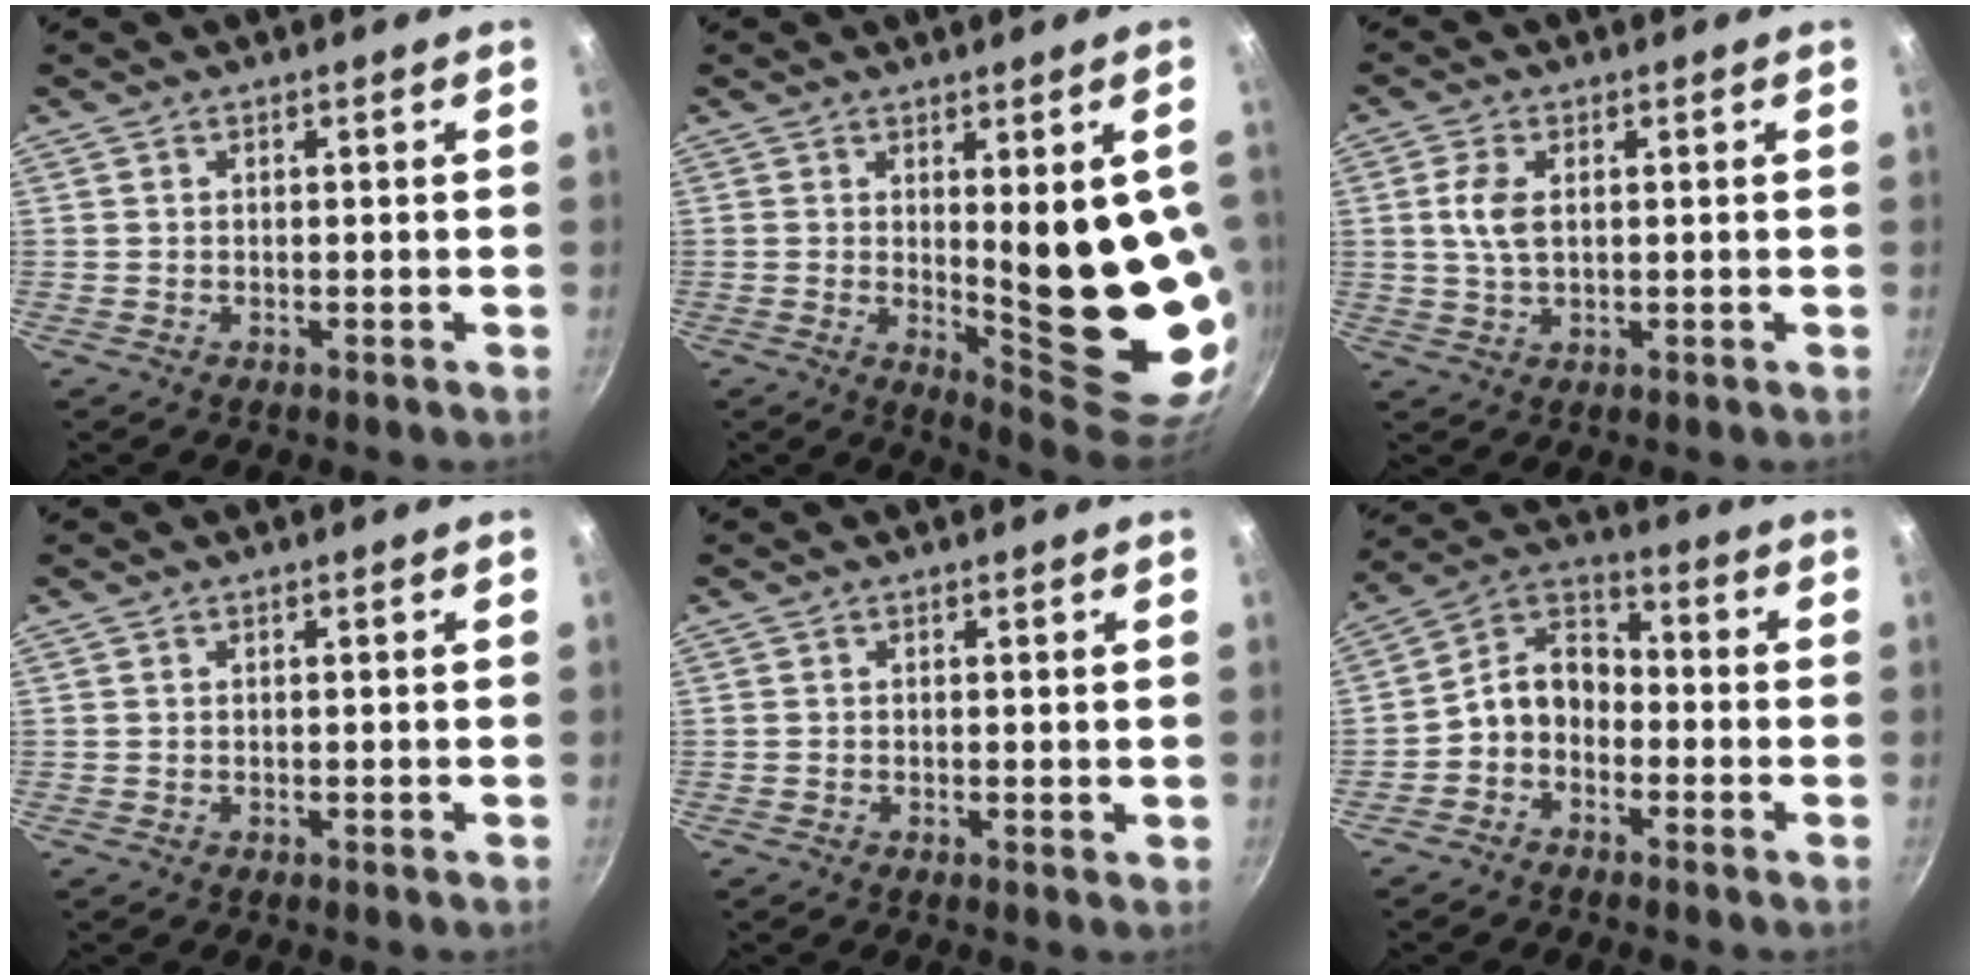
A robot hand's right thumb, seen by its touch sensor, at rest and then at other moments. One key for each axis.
{"total": 16.5, "fx": 0.2, "fy": 4.8, "fz": 15.8, "tx": -0.188, "ty": -0.035, "tz": 0.019}
{"total": 5.2, "fx": 0.9, "fy": 2.9, "fz": 4.2, "tx": -0.084, "ty": 0.003, "tz": 0.017}
{"total": 0.0}
{"total": 0.5, "fx": 0.0, "fy": 0.2, "fz": 0.5, "tx": -0.006, "ty": -0.002, "tz": -0.001}
{"total": 8.2, "fx": -2.6, "fy": 6.2, "fz": 4.8, "tx": -0.061, "ty": 0.049, "tz": -0.071}